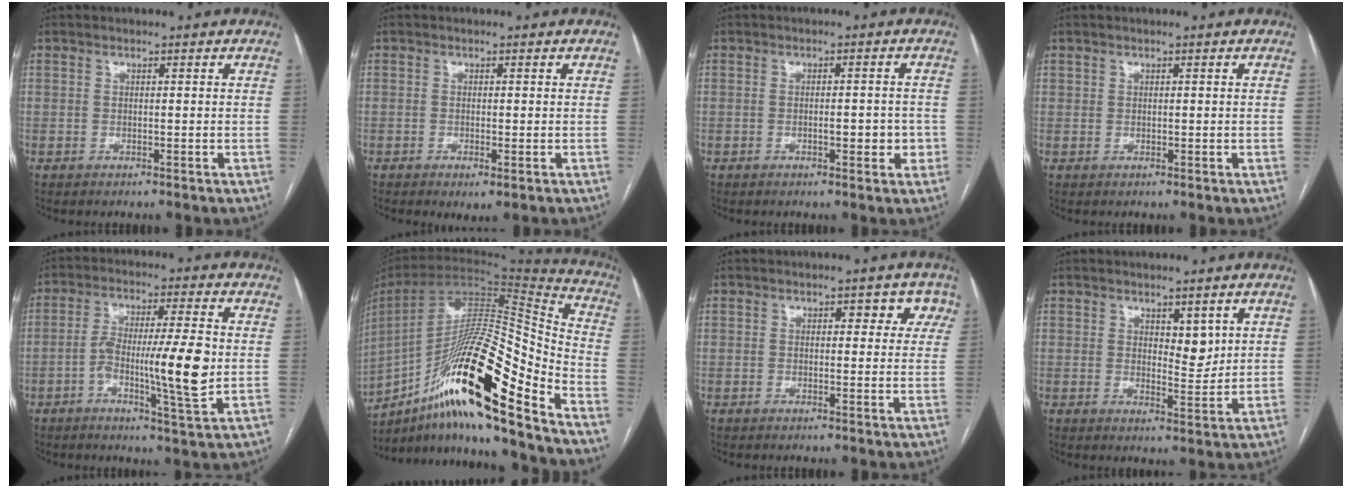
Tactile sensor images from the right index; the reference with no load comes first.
{"total": 1.3, "force": [-0.6, 0.2, 1.1], "torque": [-0.017, -0.004, -0.006]}
{"total": 3.4, "force": [-0.9, 1.1, 3.1], "torque": [-0.043, 0.002, -0.010]}
{"total": 0.6, "force": [0.4, 0.4, 0.1], "torque": [0.008, -0.001, 0.004]}
{"total": 11.3, "force": [-1.7, 0.6, 11.1], "torque": [-0.193, 0.003, -0.032]}
{"total": 26.4, "force": [-15.0, 2.9, 21.5], "torque": [-0.372, -0.004, -0.262]}
{"total": 4.0, "force": [1.8, 2.5, 2.6], "torque": [-0.006, 0.013, 0.015]}
{"total": 3.9, "force": [1.7, 1.8, 3.1], "torque": [-0.044, -0.009, 0.031]}